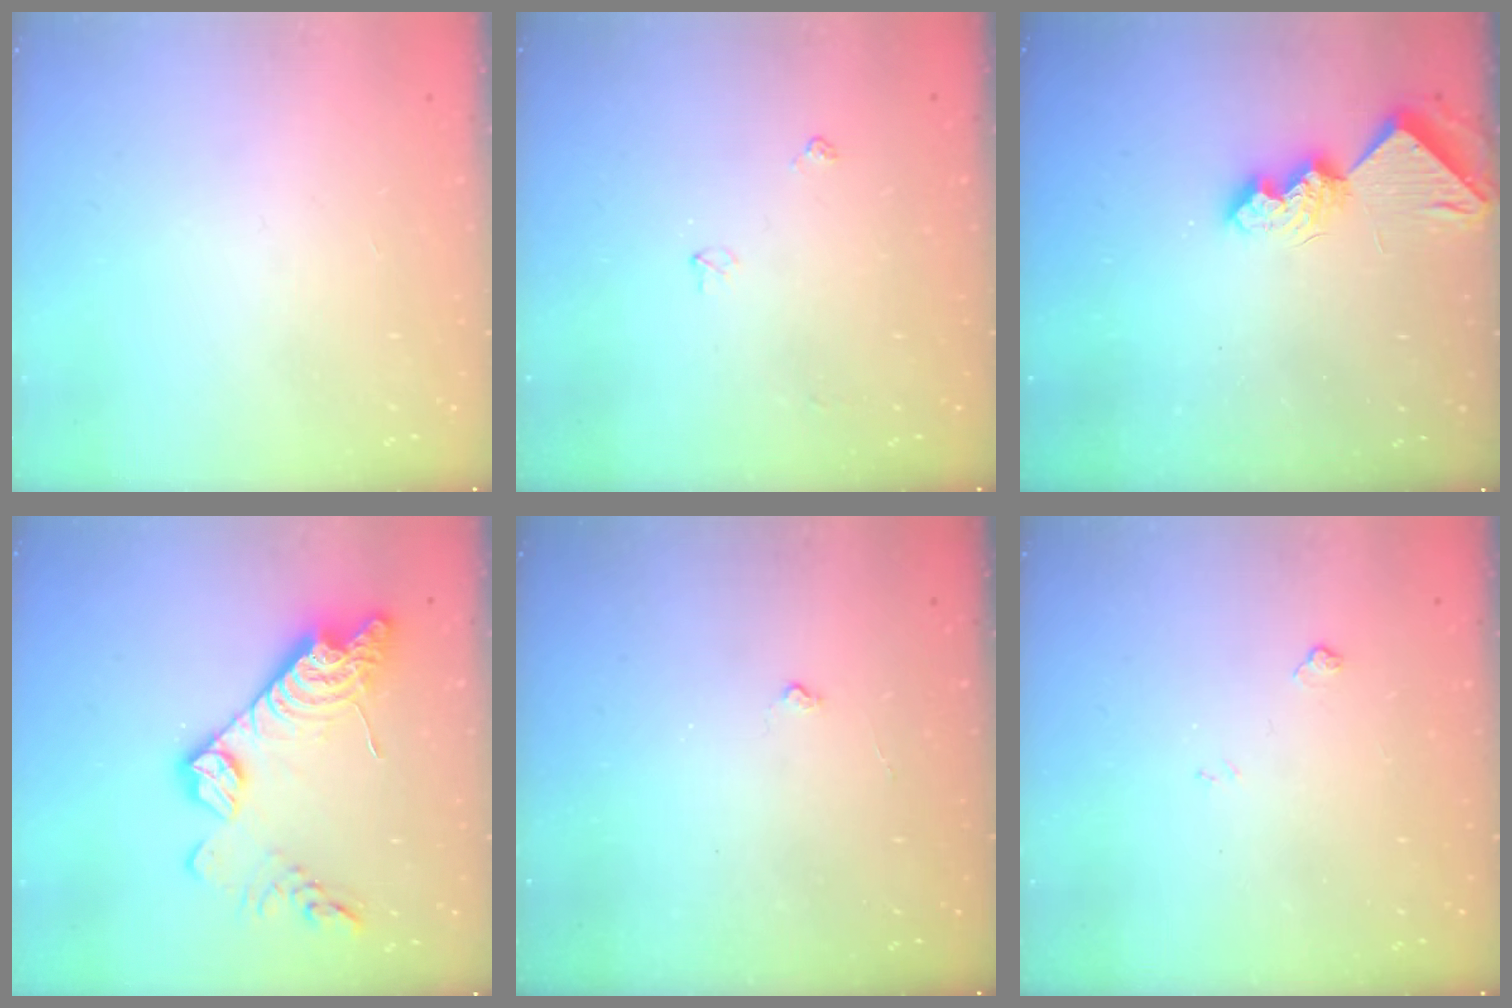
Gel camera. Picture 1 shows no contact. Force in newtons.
{"total": 3.5, "press": 3.4, "slide": 0.6}
{"total": 9.5, "press": 9.5, "slide": 0.9}
{"total": 17.6, "press": 17.6, "slide": 1.5}
{"total": 3.0, "press": 3.0, "slide": 0.3}
{"total": 4.3, "press": 4.3, "slide": 0.7}